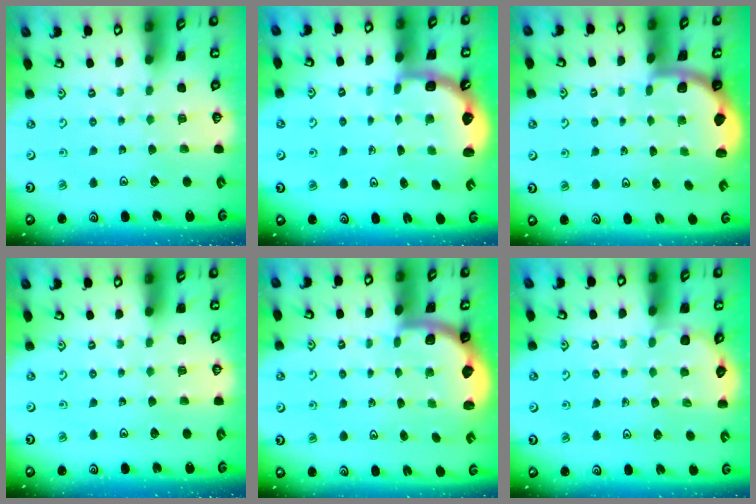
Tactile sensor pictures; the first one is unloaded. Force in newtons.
{"total": 2.5, "press": 2.1, "slide": 1.3}
{"total": 1.7, "press": 1.7, "slide": 0.3}
{"total": 0.0}
{"total": 2.0, "press": 1.9, "slide": 0.5}
{"total": 2.7, "press": 2.7, "slide": 0.5}